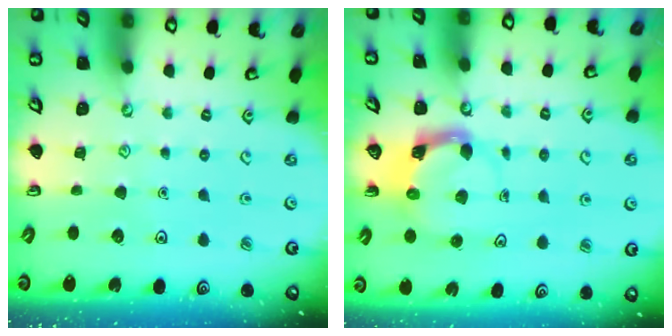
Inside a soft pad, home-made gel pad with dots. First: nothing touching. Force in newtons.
{"total": 4.0, "press": 3.9, "slide": 0.6}